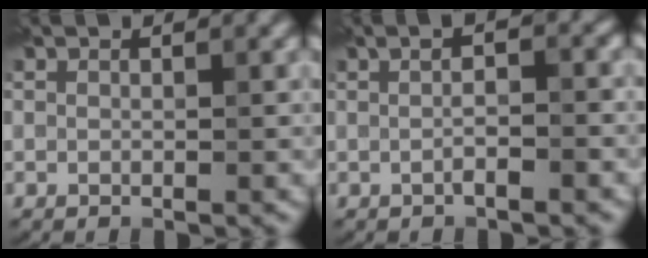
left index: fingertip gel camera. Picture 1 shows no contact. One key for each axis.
{"total": 2.1, "fx": -0.2, "fy": 0.3, "fz": 2.0, "tx": -0.034, "ty": 0.002, "tz": -0.008}